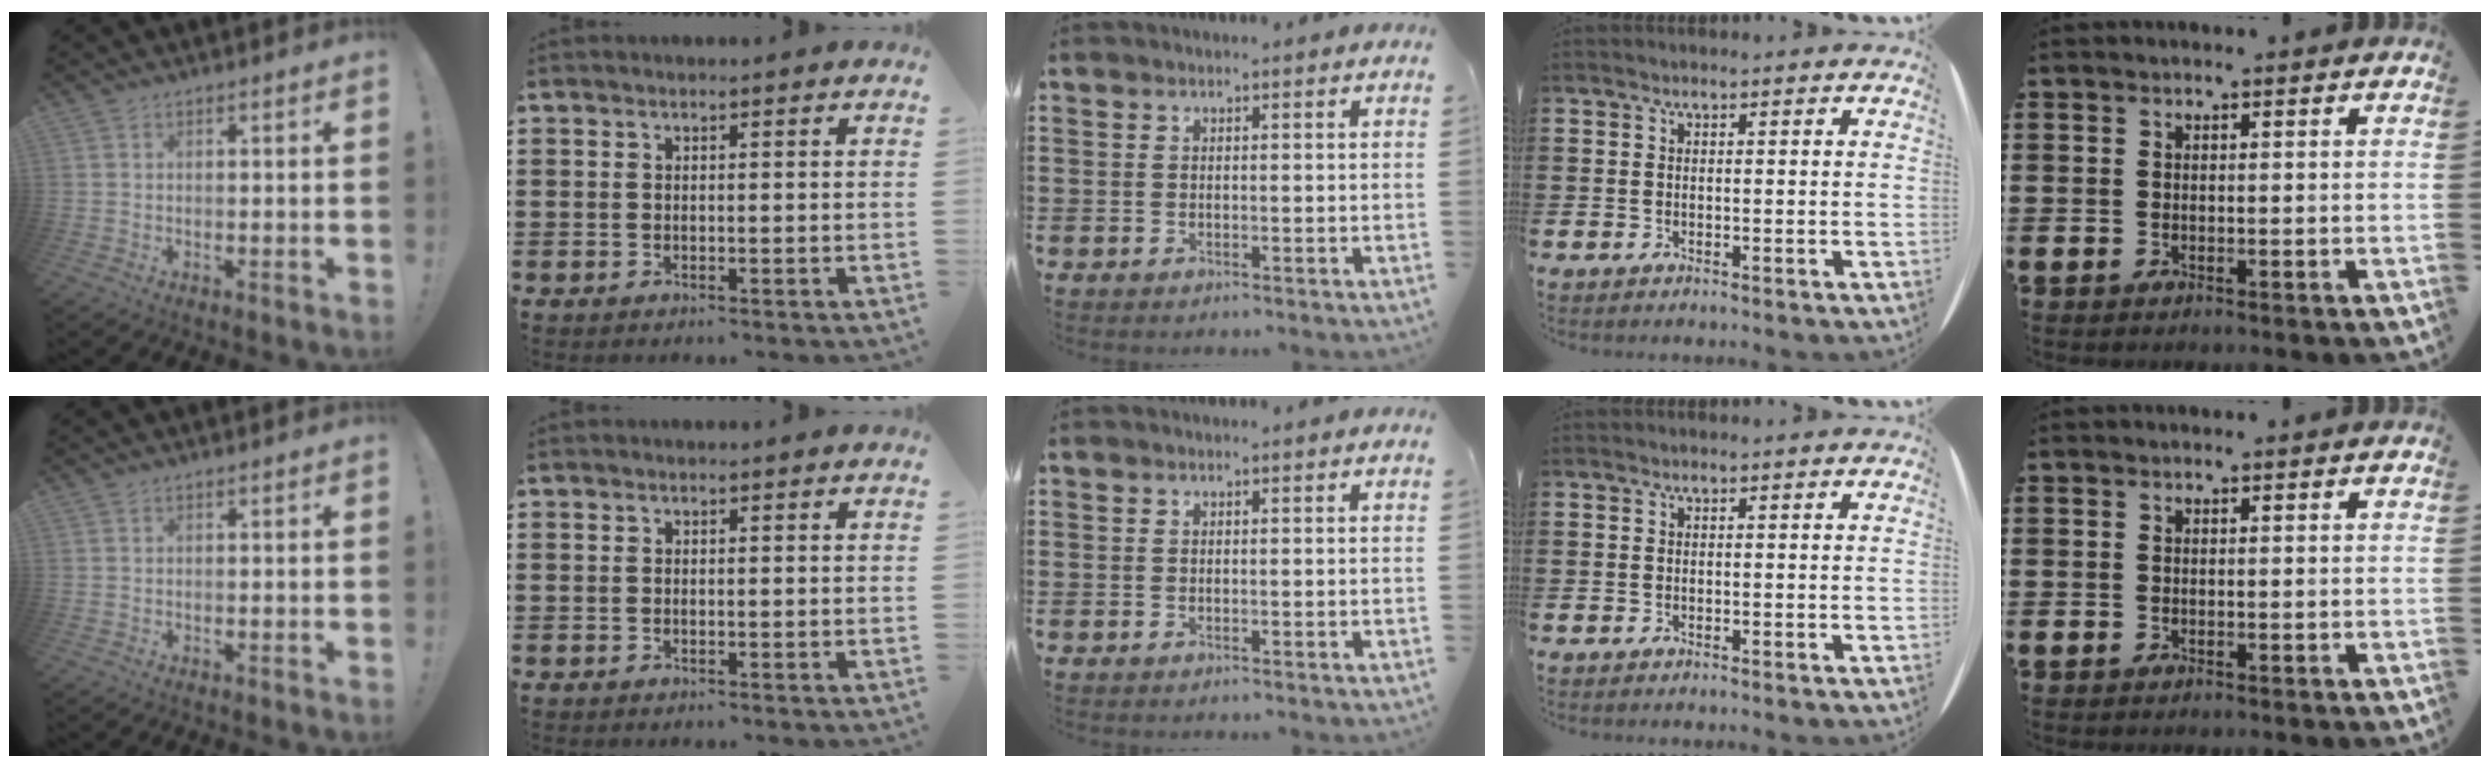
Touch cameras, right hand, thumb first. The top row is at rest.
{}